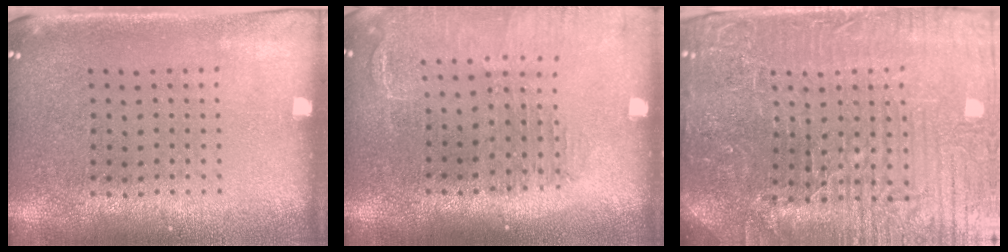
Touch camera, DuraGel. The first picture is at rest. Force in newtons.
{"total": 1.4, "press": 1.4, "slide": 0.1}
{"total": 6.5, "press": 5.9, "slide": 2.8}